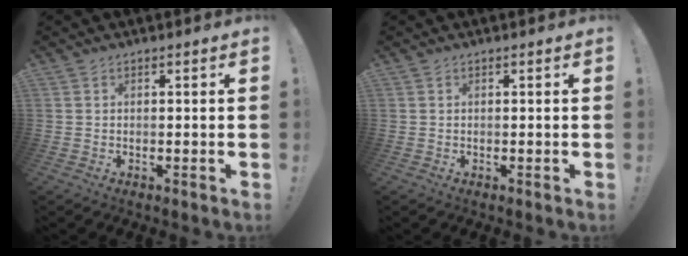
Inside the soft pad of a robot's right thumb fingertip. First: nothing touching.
{"total": 0.0}